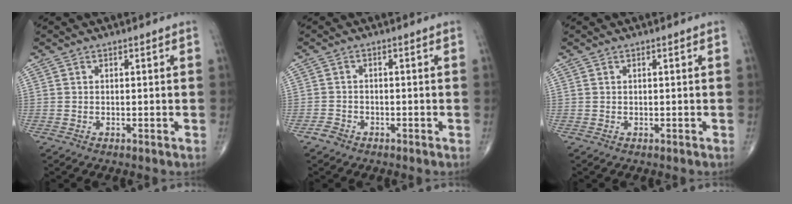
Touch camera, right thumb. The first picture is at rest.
{"total": 1.8, "force": [-1.3, 1.2, 0.3], "torque": [-0.007, 0.008, -0.026]}
{"total": 0.0}